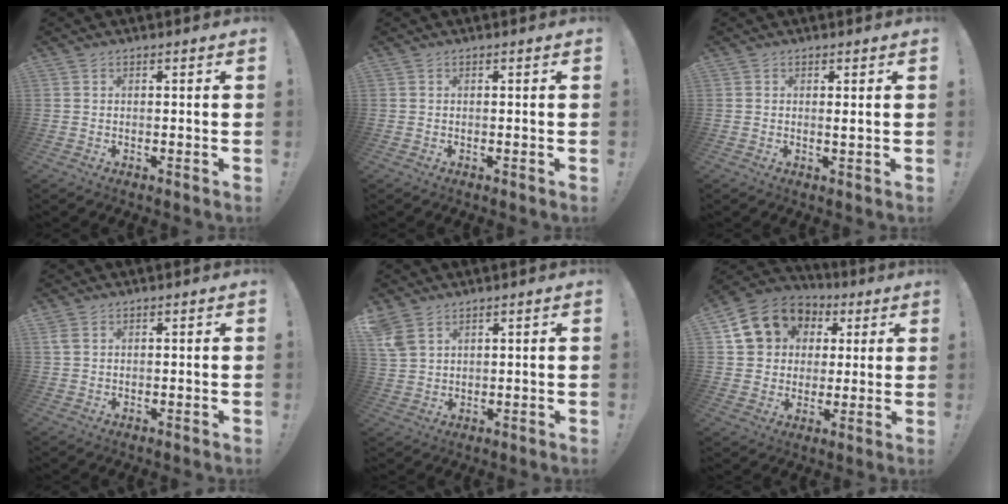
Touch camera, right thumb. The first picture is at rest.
{"total": 0.0}
{"total": 0.9, "force": [0.4, -0.1, 0.8], "torque": [-0.002, -0.007, 0.004]}
{"total": 2.4, "force": [1.3, 1.4, 1.4], "torque": [-0.023, 0.001, 0.024]}
{"total": 5.9, "force": [3.8, 3.5, 2.8], "torque": [-0.063, -0.013, 0.077]}
{"total": 14.9, "force": [5.8, 12.3, 5.9], "torque": [-0.086, -0.020, 0.125]}